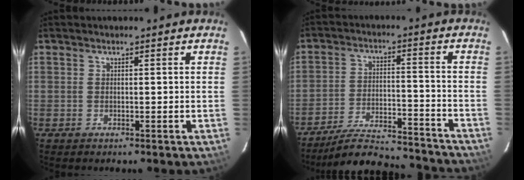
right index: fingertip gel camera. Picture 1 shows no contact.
{"total": 20.6, "force": [-19.0, 4.4, 6.7], "torque": [-0.132, 0.008, -0.257]}